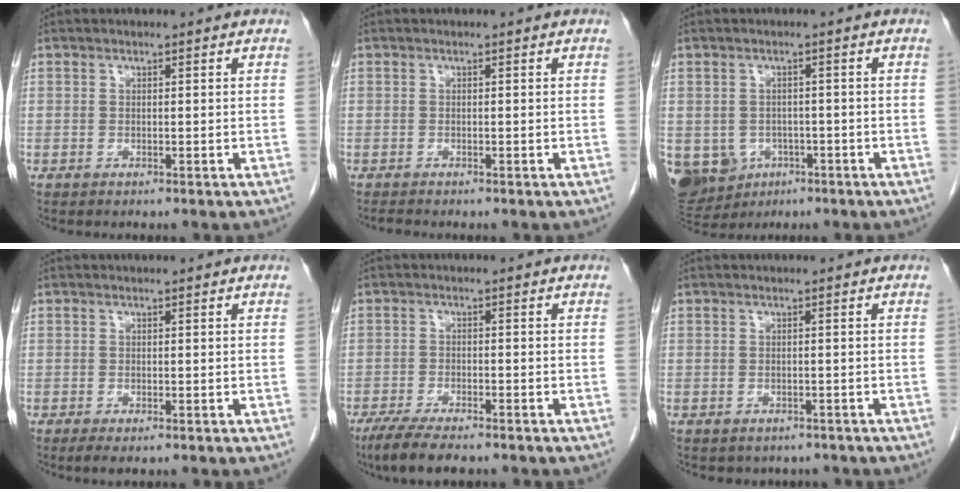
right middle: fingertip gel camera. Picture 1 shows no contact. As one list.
[{"total": 0.6, "force": [-0.6, -0.1, 0.2], "torque": [-0.011, -0.004, -0.013]}, {"total": 13.1, "force": [-5.1, 11.0, 4.9], "torque": [-0.145, 0.001, -0.063]}, {"total": 1.6, "force": [-0.9, 0.5, 1.1], "torque": [-0.021, -0.004, -0.011]}, {"total": 7.1, "force": [-5.6, 1.3, 4.2], "torque": [-0.073, -0.016, -0.093]}, {"total": 3.6, "force": [-3.0, 2.0, 0.5], "torque": [-0.002, 0.010, -0.034]}]